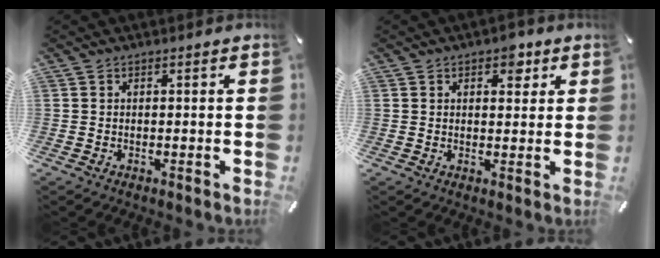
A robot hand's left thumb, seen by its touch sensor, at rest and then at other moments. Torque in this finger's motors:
{"motor_torque": [0.09, -0.23, 0.00, 0.16, 0.00]}